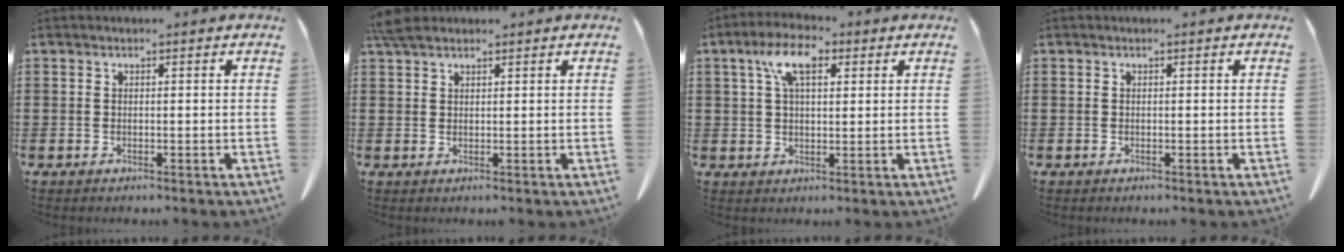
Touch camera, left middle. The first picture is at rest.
{"total": 2.6, "force": [2.1, 0.9, 1.3], "torque": [-0.031, 0.006, 0.039]}
{"total": 7.2, "force": [3.3, 3.2, 5.6], "torque": [-0.123, 0.016, 0.057]}
{"total": 0.0}